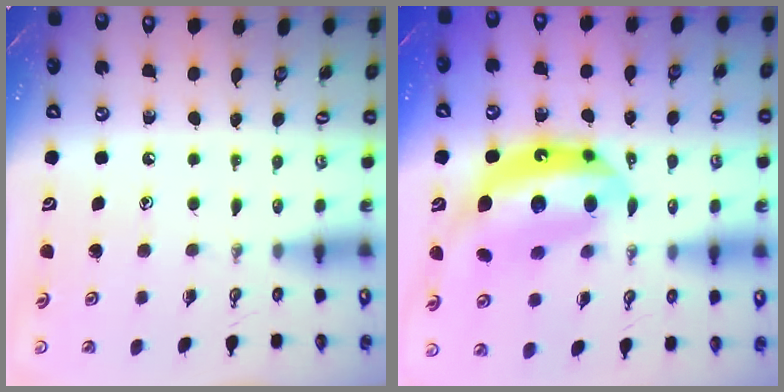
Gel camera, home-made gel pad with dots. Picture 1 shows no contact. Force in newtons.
{"total": 15.9, "press": 15.8, "slide": 1.3}